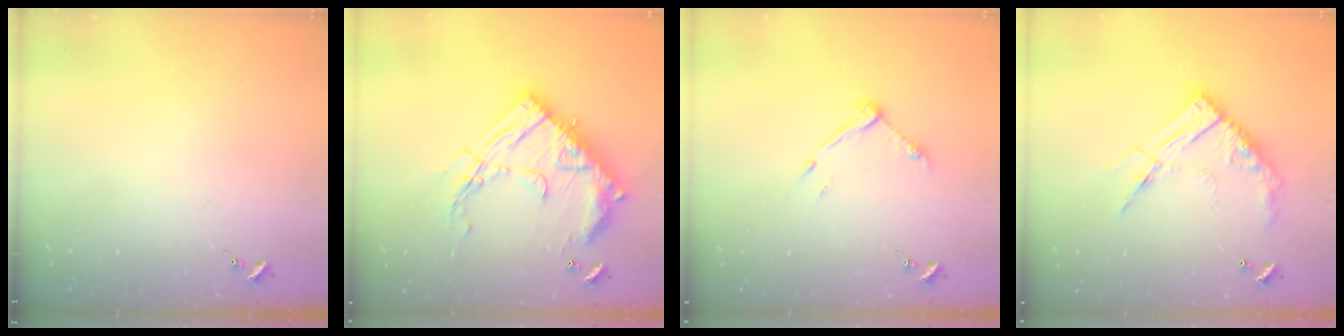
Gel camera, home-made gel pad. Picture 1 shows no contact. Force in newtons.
{"total": 23.7, "press": 23.6, "slide": 2.2}
{"total": 8.7, "press": 8.7, "slide": 0.5}
{"total": 15.8, "press": 15.7, "slide": 1.4}